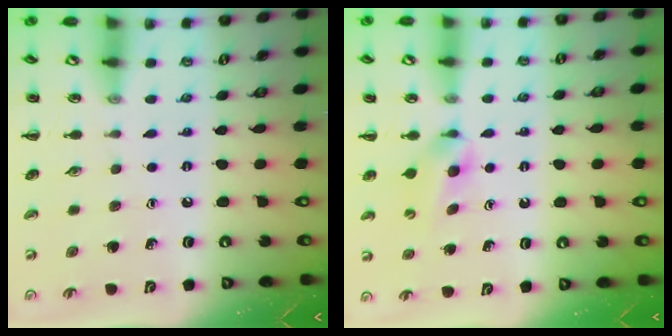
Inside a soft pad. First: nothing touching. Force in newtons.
{"total": 3.9, "press": 3.7, "slide": 1.4}